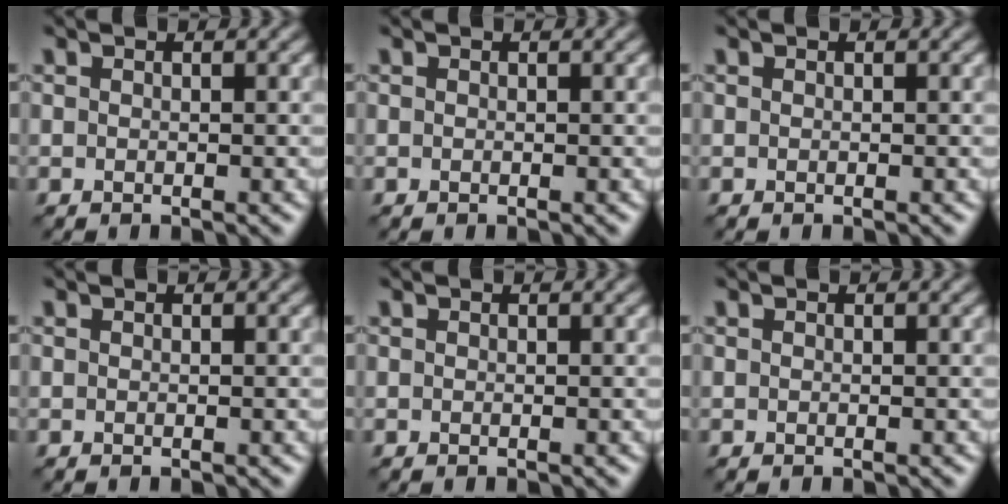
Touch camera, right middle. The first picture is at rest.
{"total": 0.0}
{"total": 0.0}
{"total": 0.0}
{"total": 0.0}
{"total": 0.0}